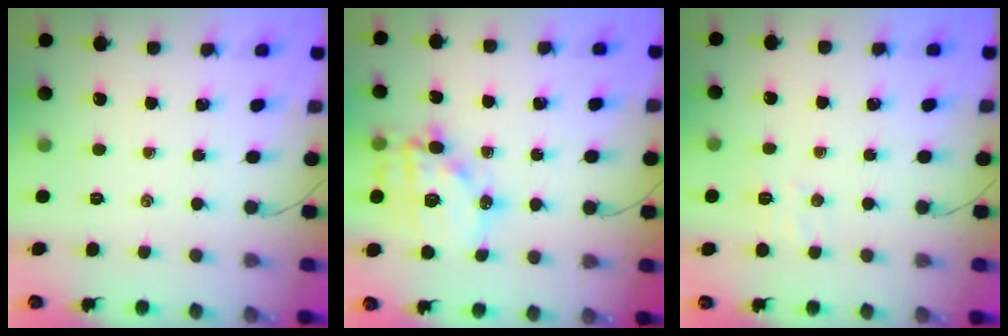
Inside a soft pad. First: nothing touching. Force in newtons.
{"total": 15.0, "press": 14.6, "slide": 3.4}
{"total": 4.7, "press": 4.6, "slide": 1.2}